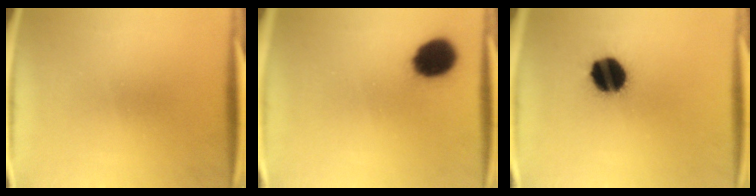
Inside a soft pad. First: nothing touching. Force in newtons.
{"total": 11.1}
{"total": 14.4}